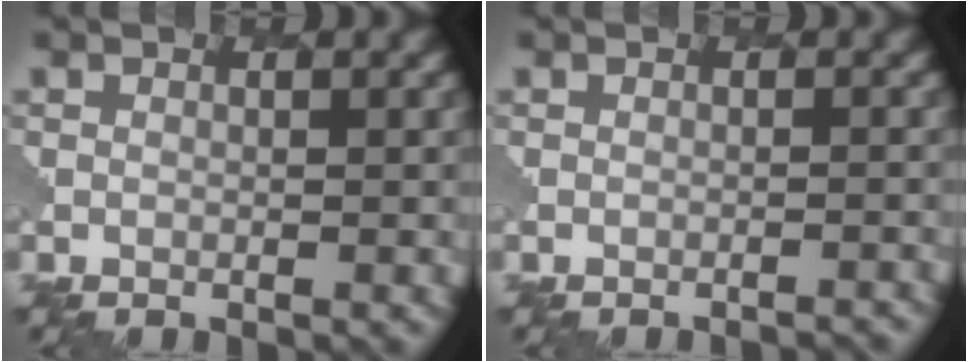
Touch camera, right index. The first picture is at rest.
{"total": 1.8, "force": [-1.7, 0.3, 0.4], "torque": [0.006, 0.009, -0.024]}